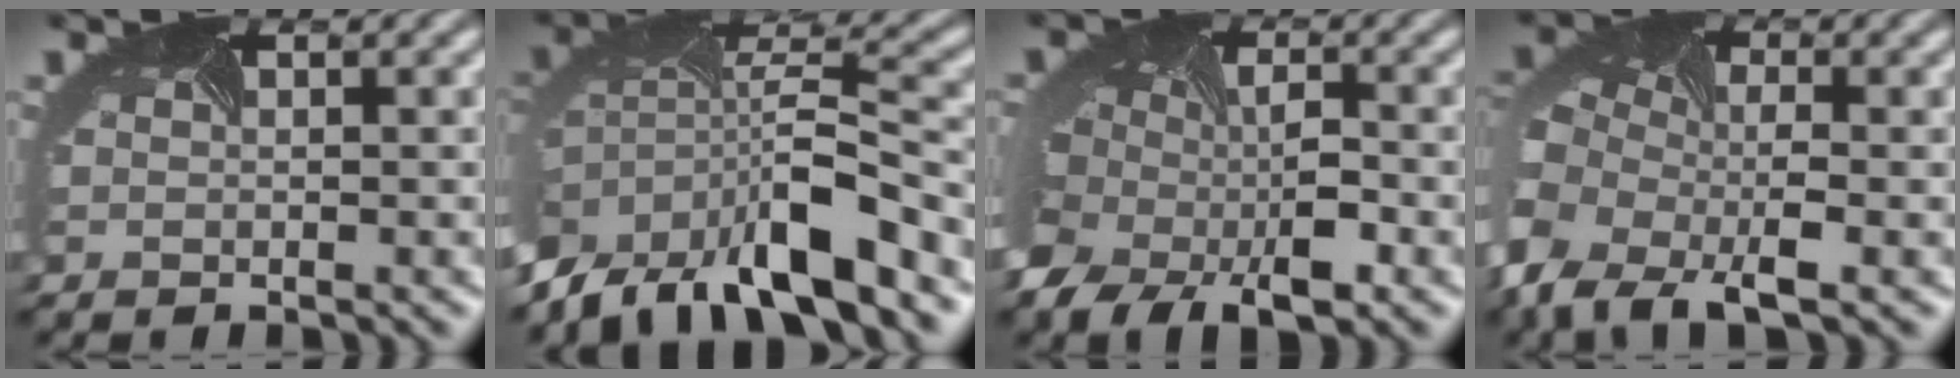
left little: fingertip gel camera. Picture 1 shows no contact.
{"total": 10.1, "force": [-6.6, 3.8, 6.7], "torque": [-0.128, -0.007, -0.116]}
{"total": 9.1, "force": [-3.4, 6.0, 6.0], "torque": [-0.099, -0.027, -0.044]}
{"total": 10.3, "force": [-5.3, 5.7, 6.8], "torque": [-0.163, -0.027, -0.103]}